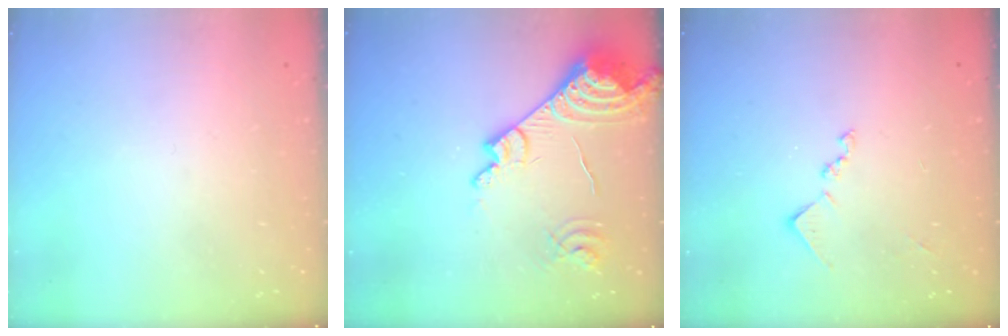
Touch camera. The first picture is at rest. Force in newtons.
{"total": 17.2, "press": 17.1, "slide": 1.9}
{"total": 8.9, "press": 8.9, "slide": 0.6}